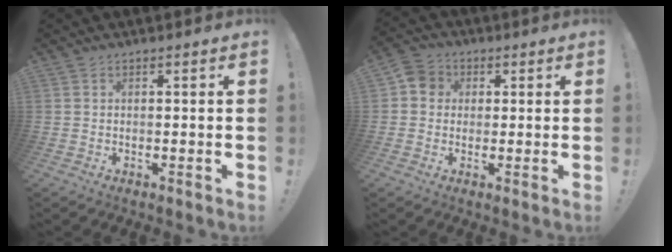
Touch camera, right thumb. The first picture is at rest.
{"total": 5.3, "force": [0.7, 4.8, 2.0], "torque": [-0.026, 0.007, 0.014]}